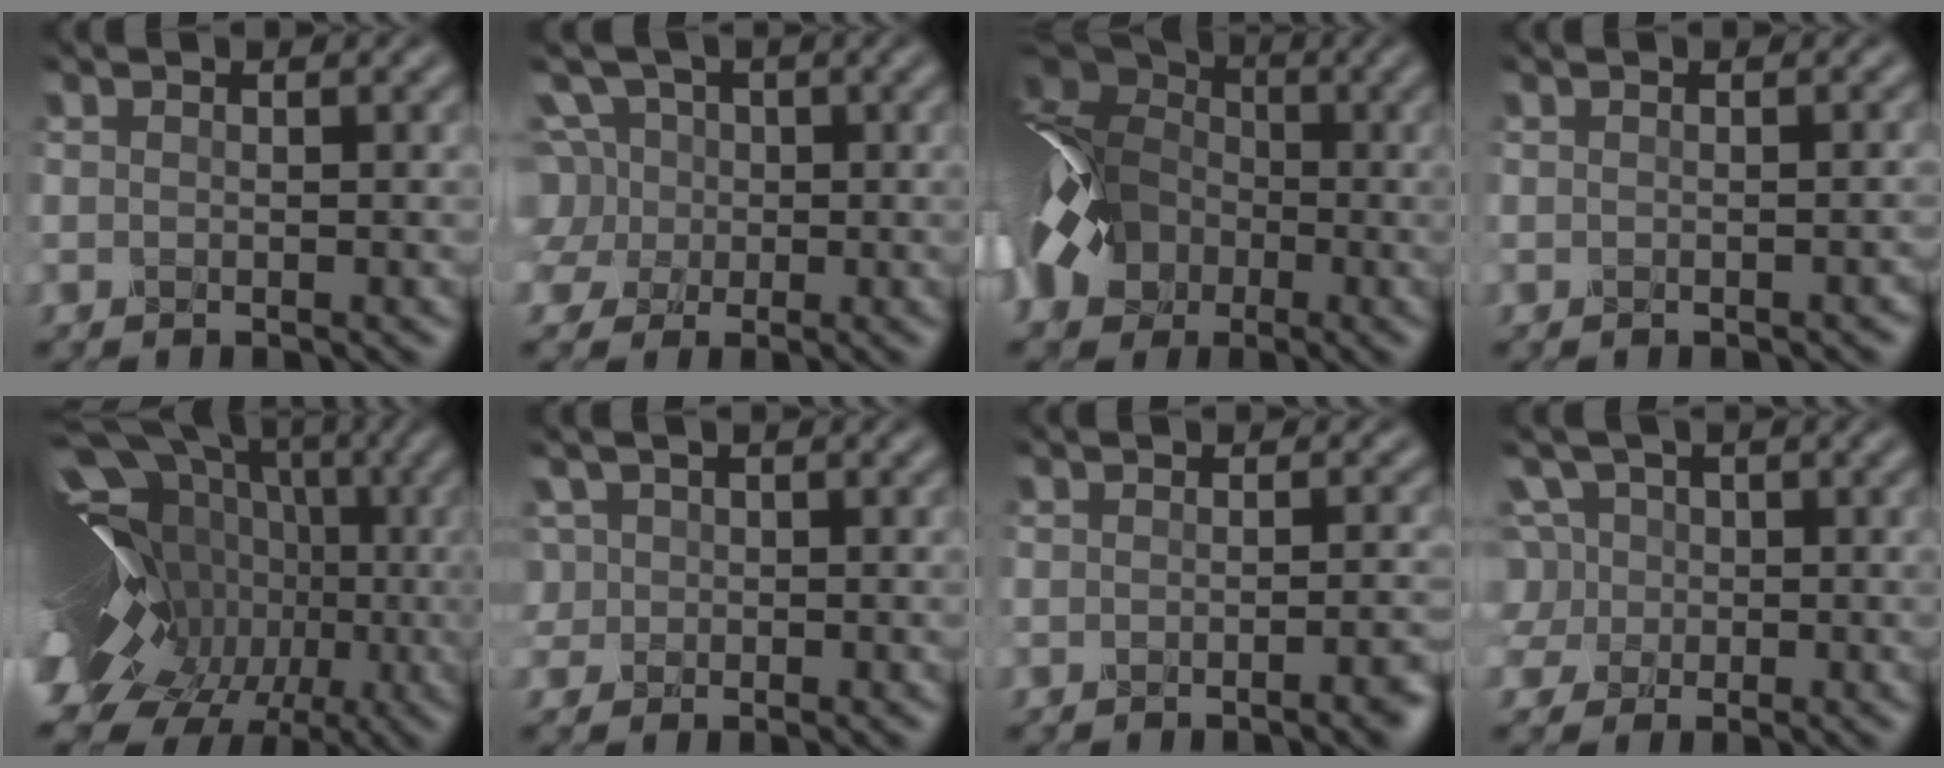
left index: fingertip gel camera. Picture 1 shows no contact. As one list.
[{"total": 6.8, "force": [1.5, 5.8, 3.2], "torque": [-0.057, 0.044, -0.015]}, {"total": 11.7, "force": [-2.3, 9.3, 6.7], "torque": [-0.150, 0.006, -0.066]}, {"total": 1.0, "force": [-0.7, 0.4, 0.5], "torque": [-0.005, -0.001, -0.005]}, {"total": 21.7, "force": [-2.9, 16.2, 14.1], "torque": [-0.223, 0.019, -0.073]}, {"total": 2.2, "force": [0.4, 2.1, 0.5], "torque": [-0.011, 0.018, 0.003]}, {"total": 3.0, "force": [-1.4, 1.1, 2.5], "torque": [-0.013, 0.007, -0.022]}, {"total": 5.0, "force": [0.6, 4.5, 2.0], "torque": [-0.044, 0.042, -0.014]}]